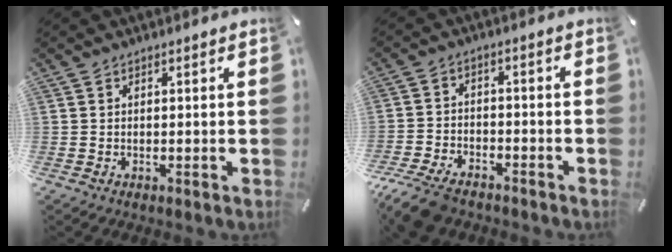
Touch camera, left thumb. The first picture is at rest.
{"total": 7.9, "force": [-6.3, 3.5, 3.2], "torque": [-0.071, 0.025, -0.121]}